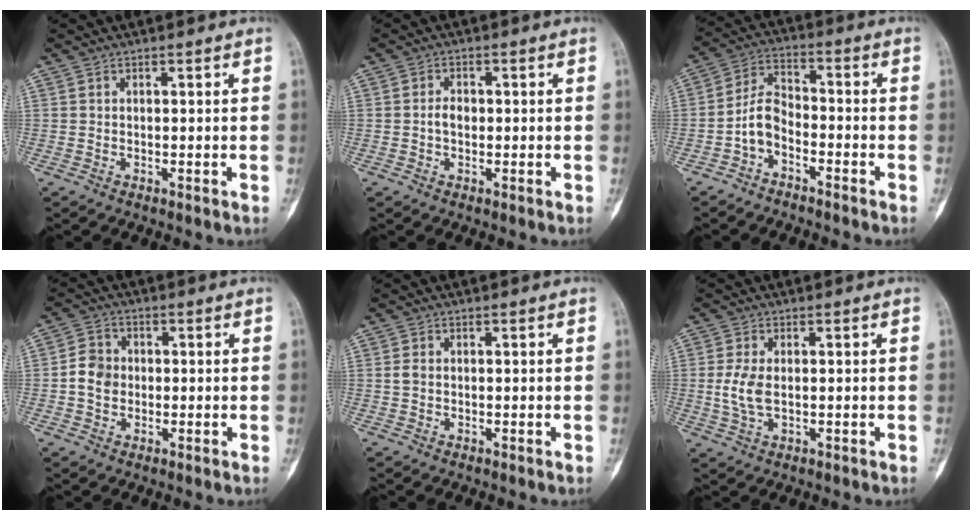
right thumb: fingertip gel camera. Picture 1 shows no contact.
{"total": 2.3, "force": [-0.2, 1.6, 1.6], "torque": [-0.024, 0.007, -0.007]}
{"total": 6.3, "force": [-3.2, 3.8, 3.9], "torque": [-0.072, 0.041, -0.072]}
{"total": 5.1, "force": [-0.4, 4.4, 2.5], "torque": [-0.033, 0.012, -0.015]}
{"total": 1.2, "force": [-0.1, 0.9, 0.8], "torque": [-0.016, 0.000, -0.002]}
{"total": 4.8, "force": [0.0, 2.6, 4.0], "torque": [-0.095, -0.002, -0.001]}